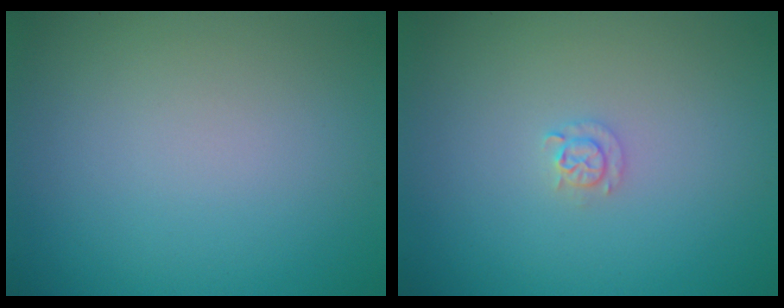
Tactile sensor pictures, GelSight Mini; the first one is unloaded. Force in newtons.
{"total": 1.1, "press": 1.1, "slide": 0.2}